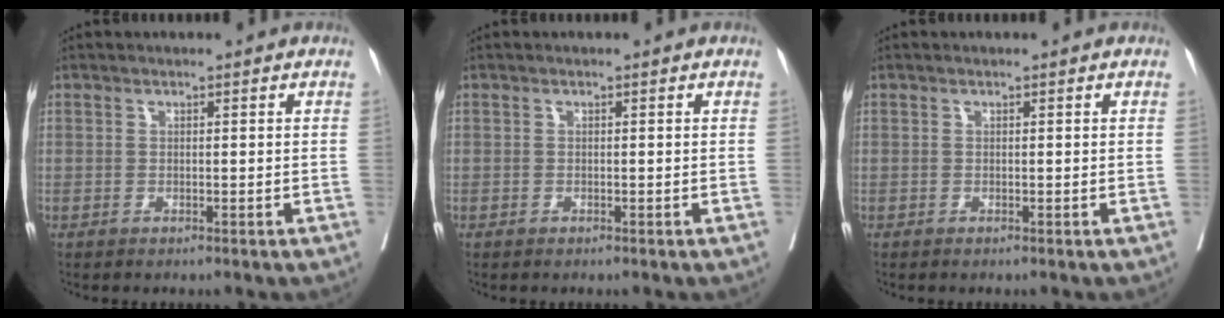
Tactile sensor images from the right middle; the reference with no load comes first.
{"total": 0.0}
{"total": 0.0}